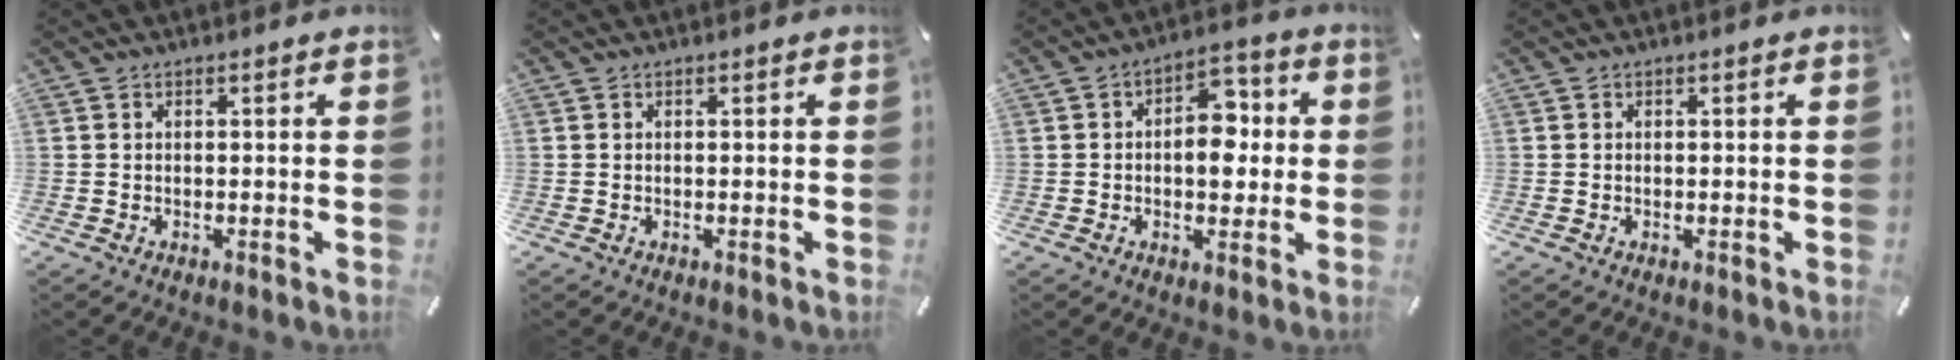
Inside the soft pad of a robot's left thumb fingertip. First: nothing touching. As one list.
[{"total": 0.0}, {"total": 9.5, "force": [0.0, 6.3, 7.1], "torque": [-0.085, 0.003, -0.006]}, {"total": 0.0}]